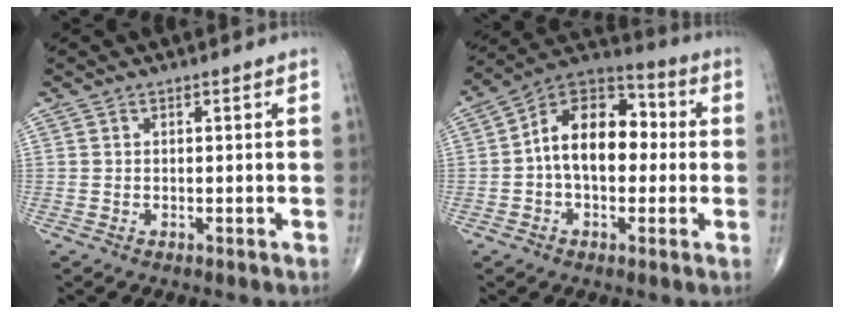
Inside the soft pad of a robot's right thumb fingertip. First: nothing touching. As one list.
[{"total": 14.8, "force": [0.2, 9.4, 11.5], "torque": [-0.153, 0.039, -0.012]}]